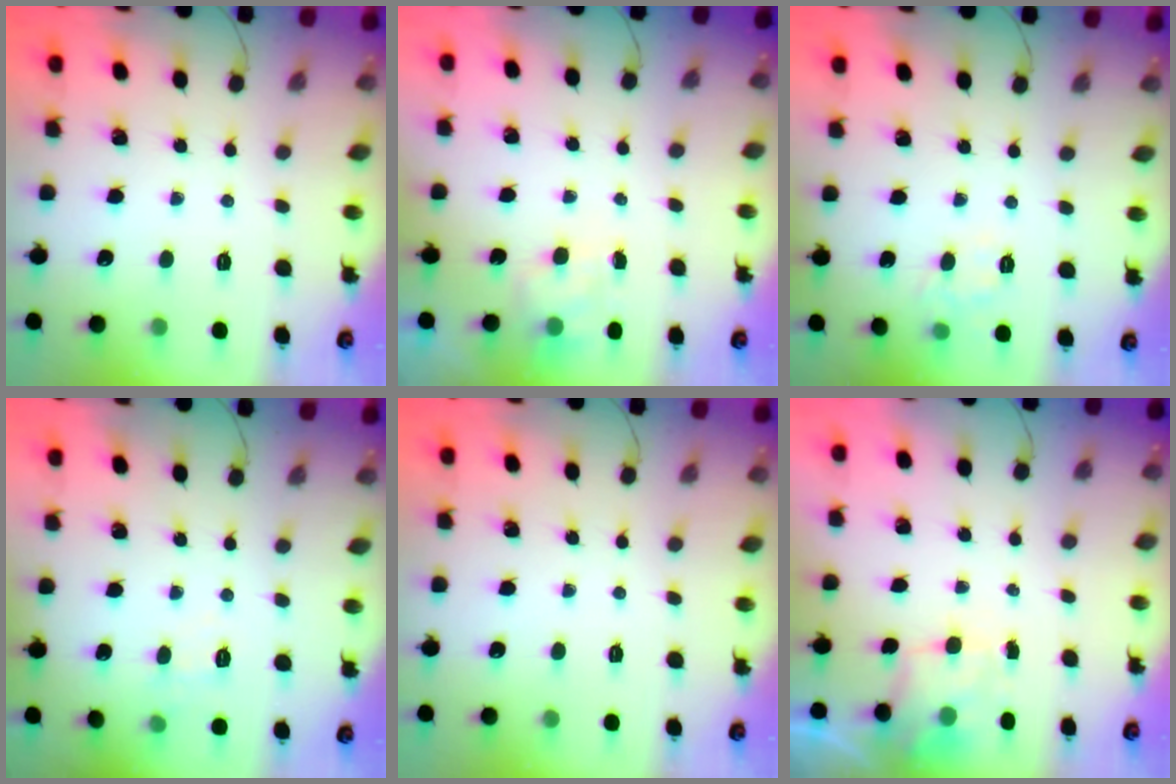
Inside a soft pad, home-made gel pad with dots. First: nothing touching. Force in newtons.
{"total": 3.7, "press": 3.5, "slide": 1.2}
{"total": 4.4, "press": 4.1, "slide": 1.6}
{"total": 4.1, "press": 3.7, "slide": 1.6}
{"total": 0.0}
{"total": 1.8, "press": 1.5, "slide": 1.0}